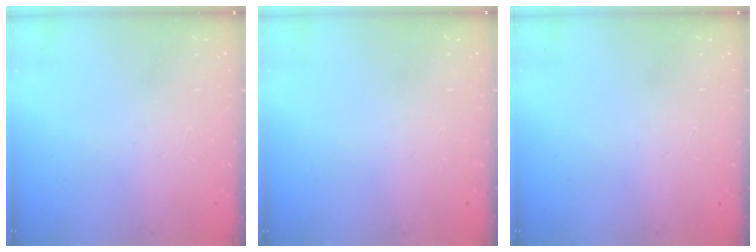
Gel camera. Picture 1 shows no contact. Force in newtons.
{"total": 0.0}
{"total": 0.0}